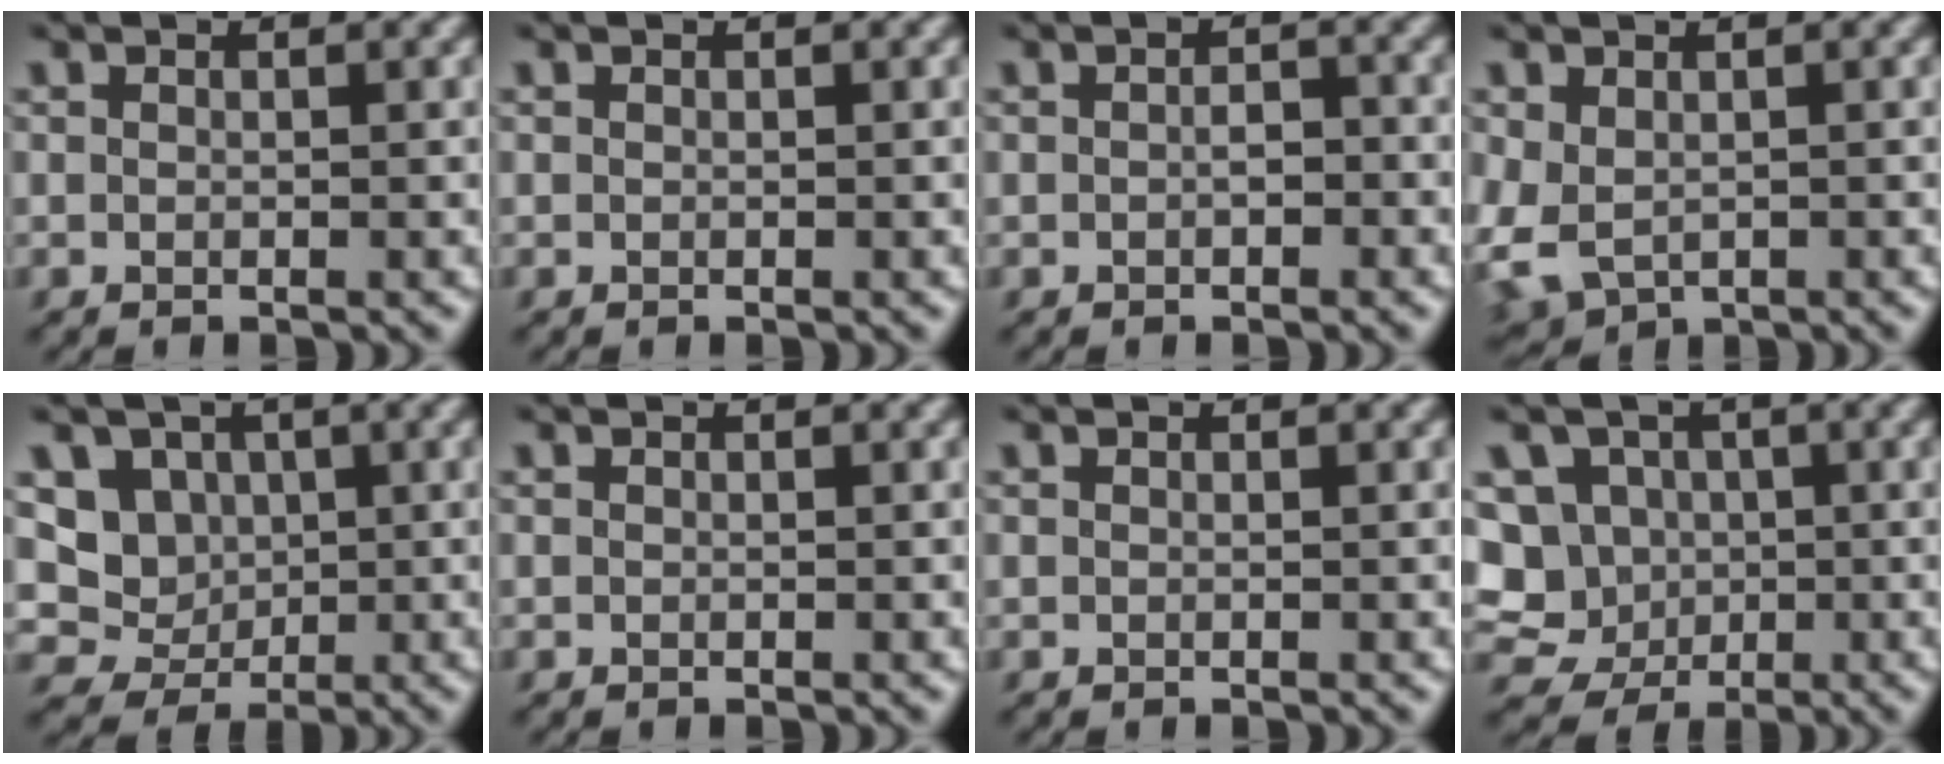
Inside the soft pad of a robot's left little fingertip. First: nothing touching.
{"total": 0.0}
{"total": 1.5, "force": [-0.4, 0.8, 1.2], "torque": [-0.022, 0.001, -0.009]}
{"total": 4.7, "force": [-0.8, 3.4, 3.1], "torque": [-0.086, -0.012, -0.010]}
{"total": 3.5, "force": [0.5, 3.2, 1.1], "torque": [-0.018, -0.006, 0.001]}
{"total": 0.0}
{"total": 0.0}
{"total": 11.6, "force": [-0.4, 10.7, 4.4], "torque": [-0.094, 0.016, -0.034]}